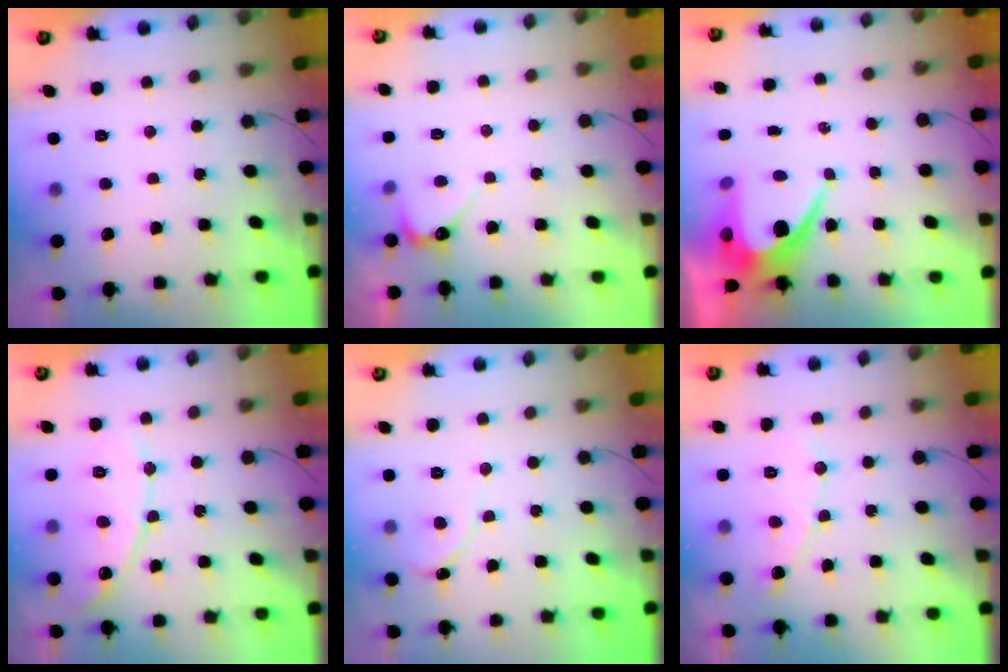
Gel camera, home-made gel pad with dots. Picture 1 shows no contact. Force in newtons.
{"total": 2.9, "press": 2.9, "slide": 0.3}
{"total": 10.4, "press": 10.4, "slide": 0.5}
{"total": 11.0, "press": 11.0, "slide": 1.0}
{"total": 0.0}
{"total": 6.9, "press": 6.9, "slide": 0.3}